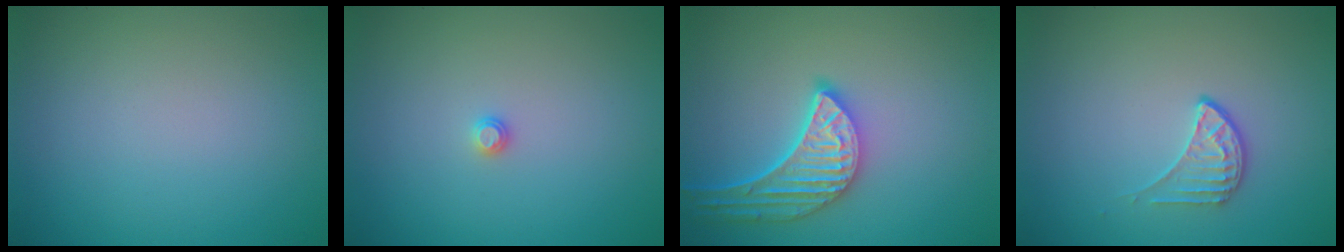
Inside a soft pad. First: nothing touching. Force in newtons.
{"total": 0.6, "press": 0.6, "slide": 0.2}
{"total": 5.3, "press": 4.4, "slide": 3.0}
{"total": 1.9, "press": 1.3, "slide": 1.3}